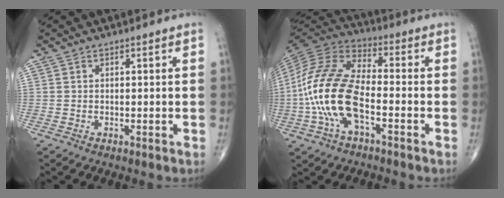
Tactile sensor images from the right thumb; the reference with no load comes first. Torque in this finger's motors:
{"motor_torque": [2.57, 2.43, 2.03, 0.10, 0.25]}